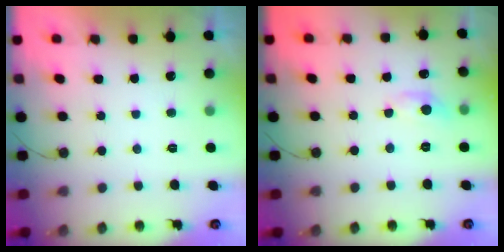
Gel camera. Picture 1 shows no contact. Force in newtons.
{"total": 5.3, "press": 5.2, "slide": 0.6}